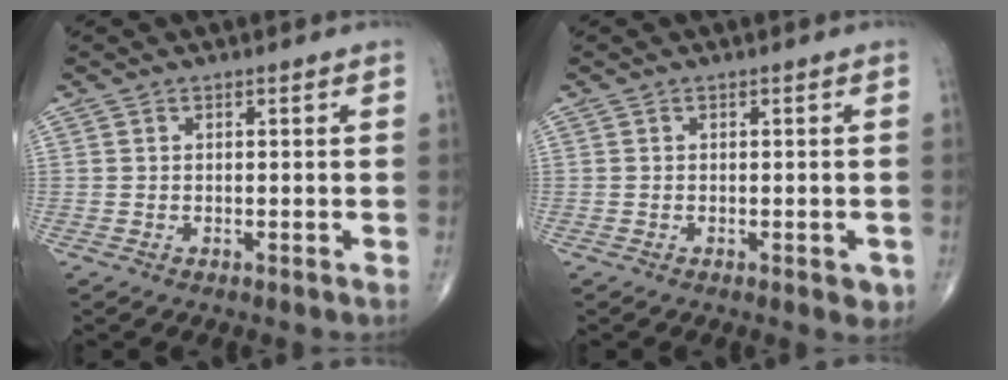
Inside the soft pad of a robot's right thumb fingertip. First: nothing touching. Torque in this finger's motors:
{"motor_torque": [0.26, 0.26, 0.18, 0.08, 0.04]}